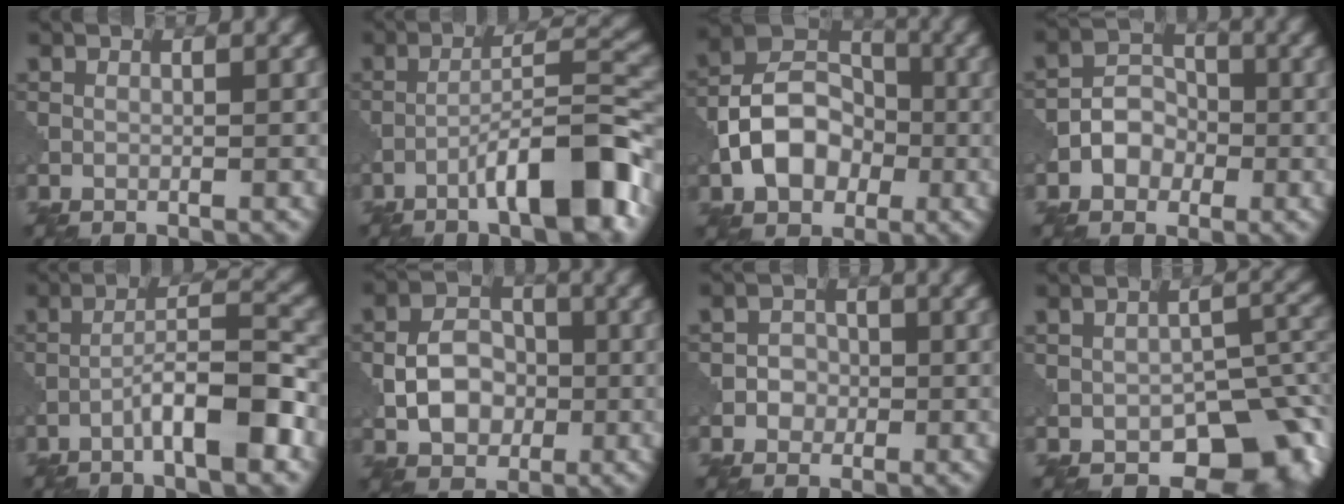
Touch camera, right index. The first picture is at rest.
{"total": 8.6, "force": [-4.9, 1.5, 7.0], "torque": [-0.105, 0.023, -0.081]}
{"total": 7.5, "force": [-2.0, 5.5, 4.7], "torque": [-0.077, 0.012, -0.048]}
{"total": 3.1, "force": [-1.2, 2.5, 1.4], "torque": [-0.017, 0.009, -0.024]}
{"total": 6.2, "force": [-3.0, 1.1, 5.3], "torque": [-0.084, 0.022, -0.054]}
{"total": 4.9, "force": [-1.0, 3.7, 3.1], "torque": [-0.048, 0.004, -0.018]}
{"total": 1.9, "force": [-0.5, 1.7, 0.5], "torque": [0.011, 0.001, -0.015]}
{"total": 9.7, "force": [-4.9, 5.7, 6.2], "torque": [-0.069, -0.025, -0.059]}